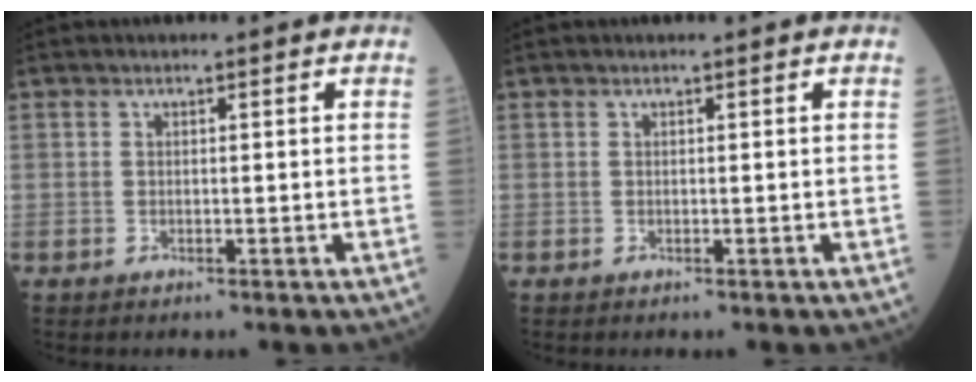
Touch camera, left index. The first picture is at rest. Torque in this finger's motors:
{"motor_torque": [-0.17, 0.17, 0.00, 0.00]}